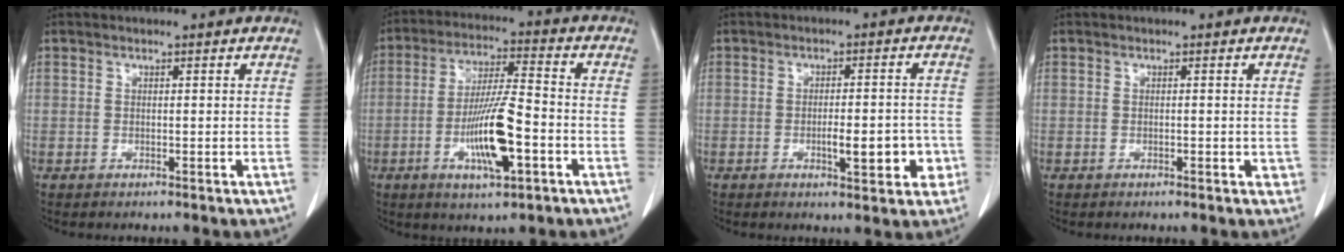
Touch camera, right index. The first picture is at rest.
{"total": 11.5, "force": [-3.8, 1.8, 10.7], "torque": [-0.203, -0.005, -0.066]}
{"total": 6.6, "force": [-2.1, 1.9, 6.0], "torque": [-0.080, 0.003, -0.022]}
{"total": 1.2, "force": [-0.2, 0.6, 1.0], "torque": [-0.009, 0.000, -0.002]}